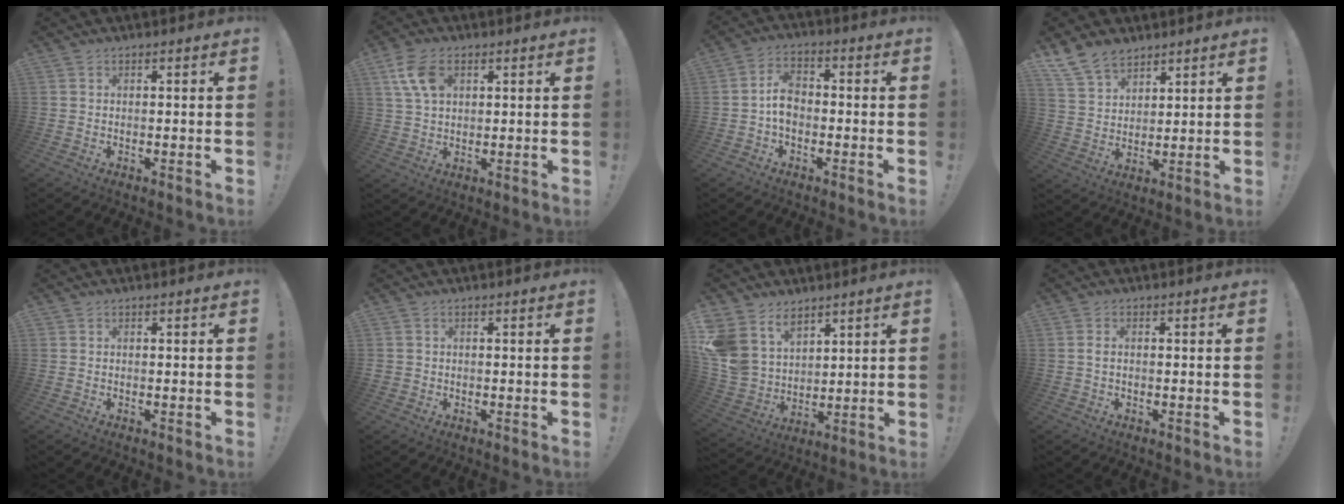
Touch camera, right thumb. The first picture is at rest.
{"total": 9.1, "force": [3.6, 5.7, 6.2], "torque": [-0.121, -0.003, 0.069]}
{"total": 6.6, "force": [-1.2, 4.8, 4.4], "torque": [-0.073, 0.014, -0.019]}
{"total": 10.2, "force": [7.9, 5.7, 3.0], "torque": [-0.065, -0.047, 0.159]}
{"total": 0.0}
{"total": 1.2, "force": [-0.2, 1.1, 0.2], "torque": [-0.008, 0.005, -0.003]}
{"total": 12.1, "force": [7.3, 8.8, 4.1], "torque": [-0.093, -0.054, 0.146]}
{"total": 1.3, "force": [-0.1, 0.6, 1.1], "torque": [-0.028, 0.006, 0.000]}